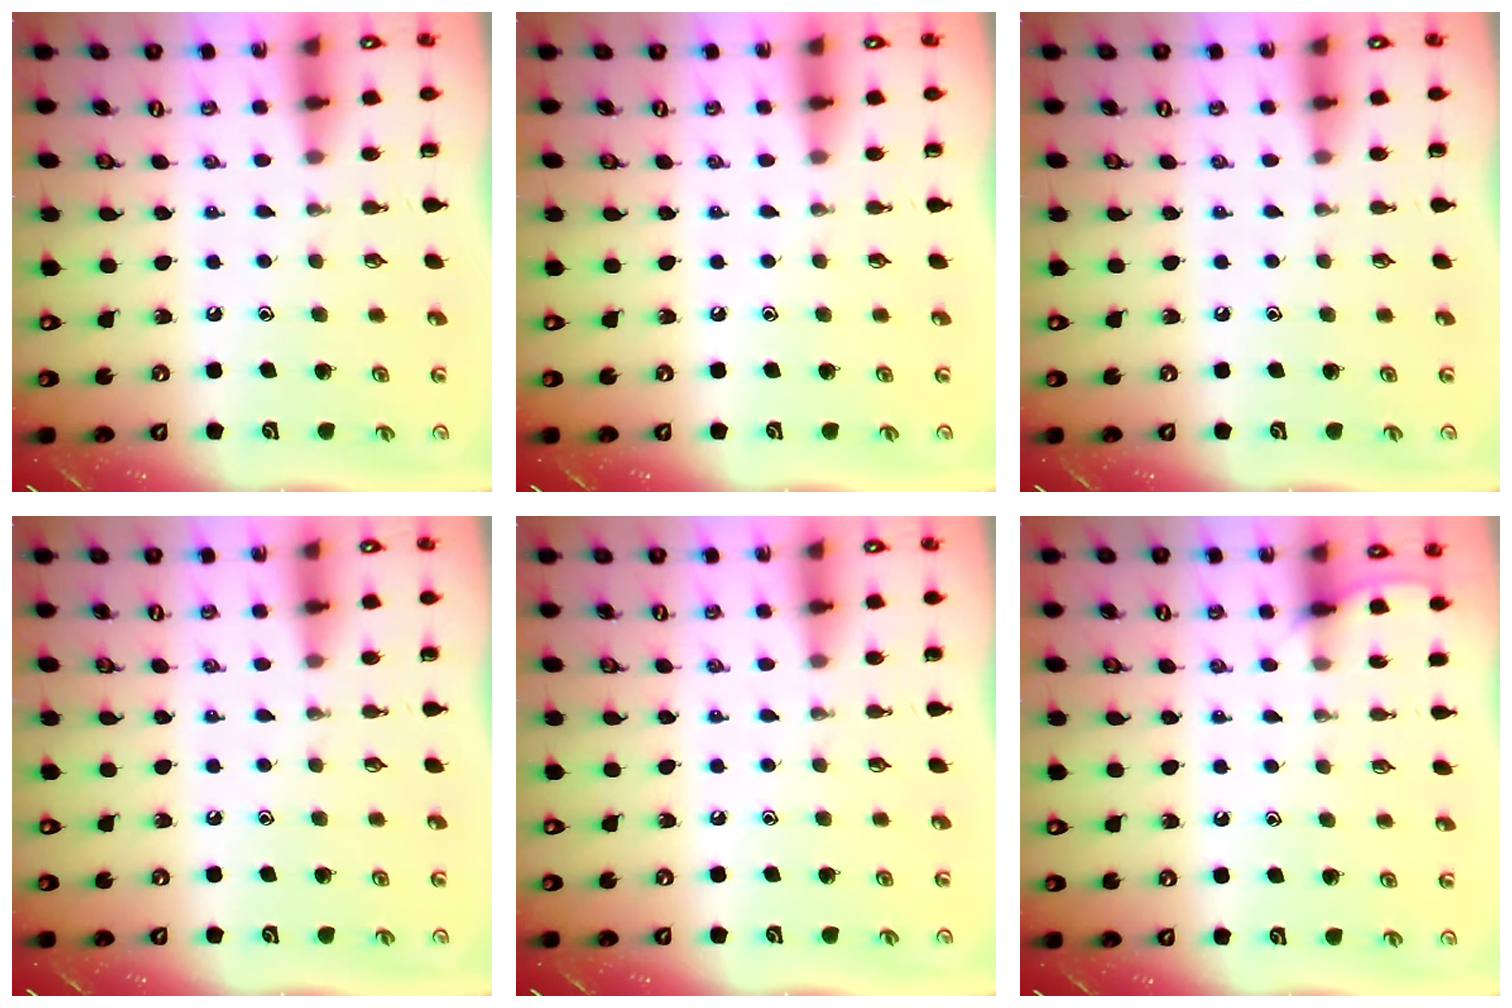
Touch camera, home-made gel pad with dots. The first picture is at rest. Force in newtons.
{"total": 0.0}
{"total": 0.0}
{"total": 0.0}
{"total": 0.0}
{"total": 4.0, "press": 3.9, "slide": 0.5}